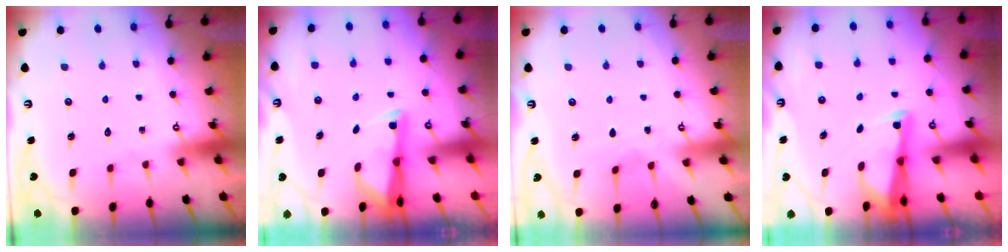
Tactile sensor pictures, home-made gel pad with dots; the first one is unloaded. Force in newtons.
{"total": 2.7, "press": 2.7, "slide": 0.4}
{"total": 3.2, "press": 3.2, "slide": 0.5}
{"total": 2.6, "press": 2.5, "slide": 0.6}